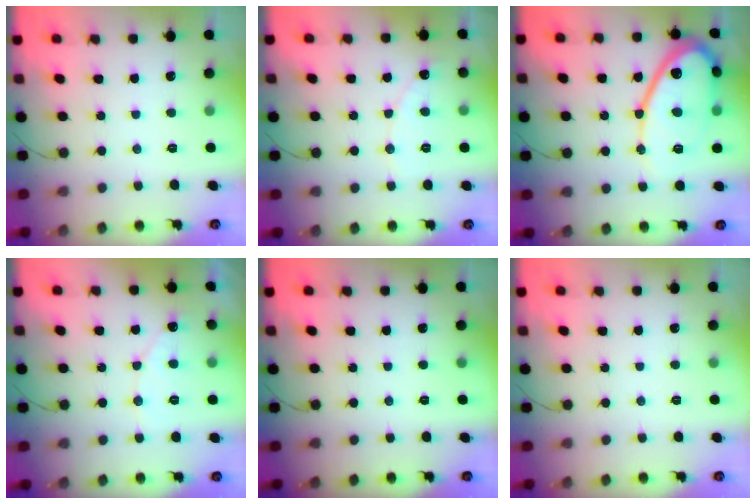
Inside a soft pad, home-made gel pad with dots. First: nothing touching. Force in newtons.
{"total": 4.7, "press": 4.6, "slide": 0.5}
{"total": 15.1, "press": 15.0, "slide": 1.4}
{"total": 5.6, "press": 5.6, "slide": 0.3}
{"total": 0.0}
{"total": 0.0}